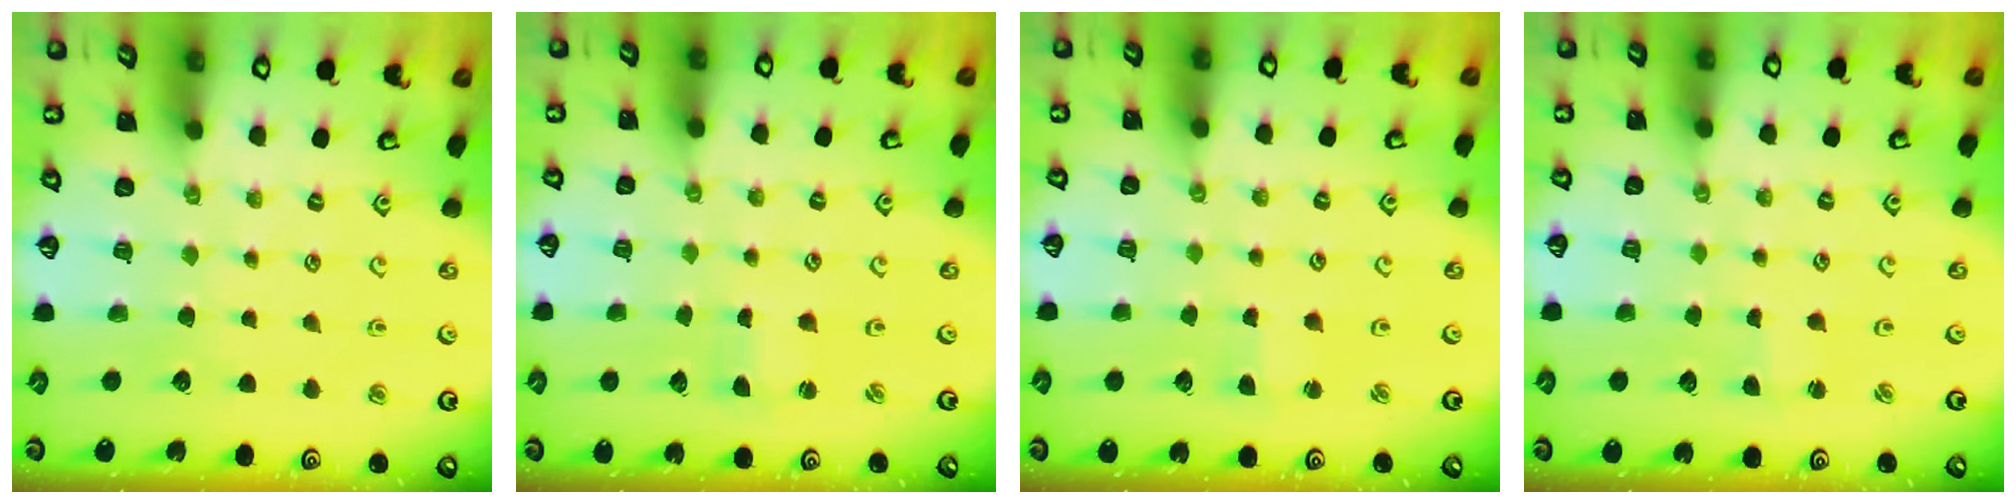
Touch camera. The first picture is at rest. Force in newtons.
{"total": 1.5, "press": 1.5, "slide": 0.0}
{"total": 2.4, "press": 2.3, "slide": 0.3}
{"total": 1.5, "press": 1.5, "slide": 0.2}